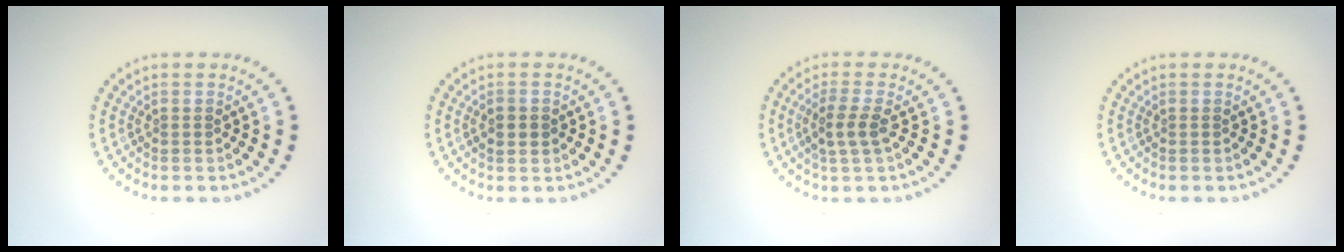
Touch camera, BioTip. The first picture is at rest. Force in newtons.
{"total": 1.2, "press": 1.2, "slide": 0.2}
{"total": 2.2, "press": 2.0, "slide": 1.0}
{"total": 0.0}